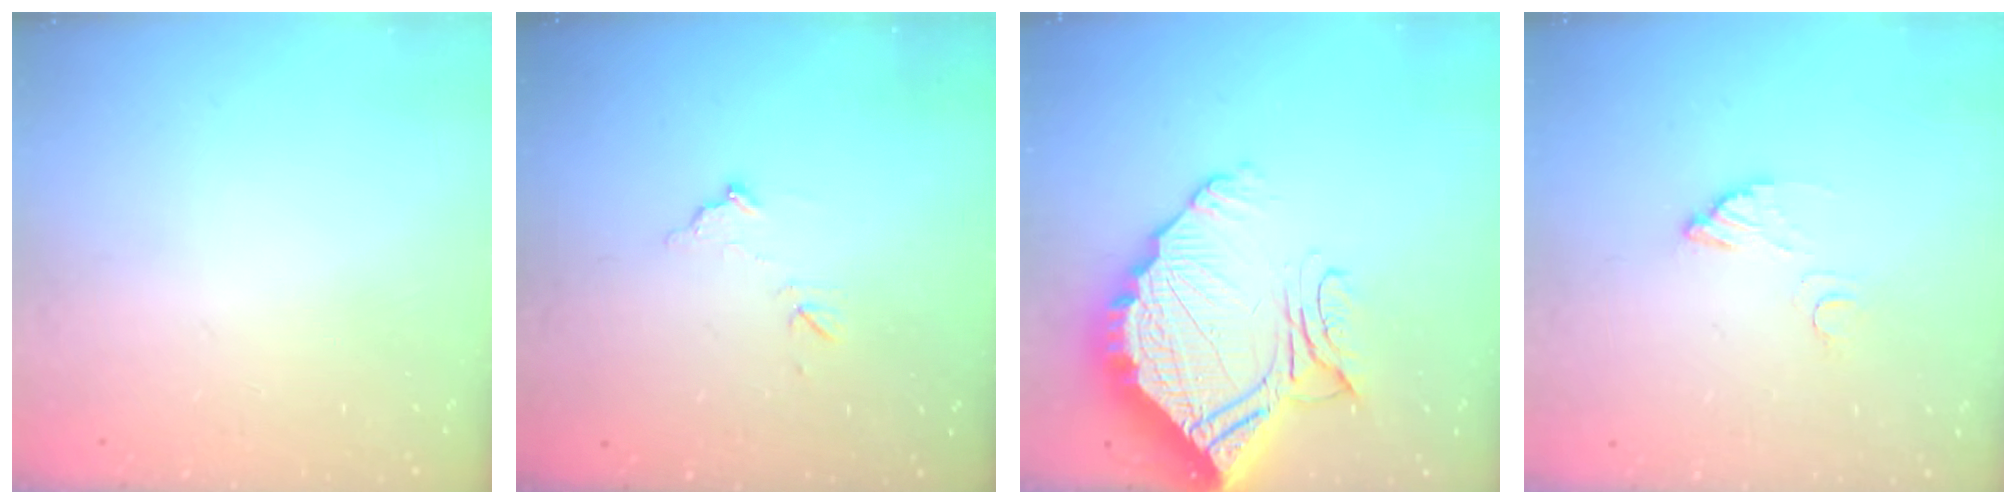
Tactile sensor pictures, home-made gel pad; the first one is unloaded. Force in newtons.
{"total": 7.0, "press": 7.0, "slide": 0.3}
{"total": 19.5, "press": 19.4, "slide": 1.5}
{"total": 4.4, "press": 4.4, "slide": 0.2}